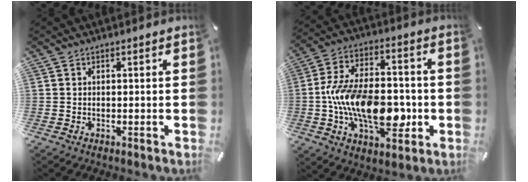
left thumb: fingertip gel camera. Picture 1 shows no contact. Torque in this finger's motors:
{"motor_torque": [1.36, 3.65, 2.23, -0.29, 0.30]}